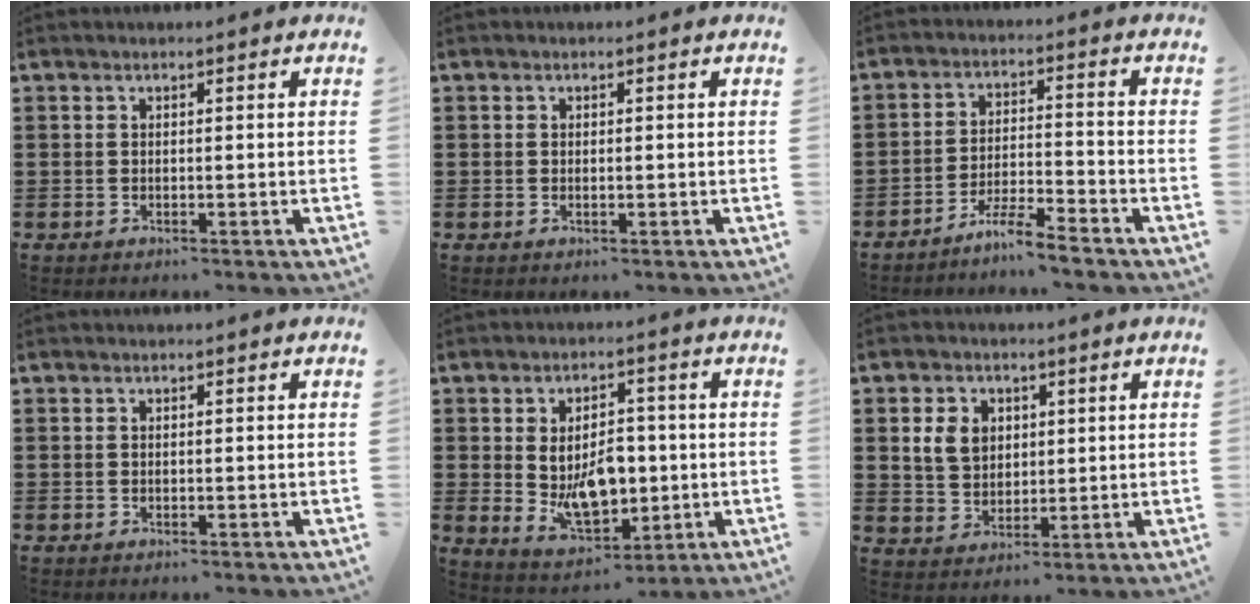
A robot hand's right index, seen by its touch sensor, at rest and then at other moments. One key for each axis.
{"total": 0.5, "fx": 0.0, "fy": 0.3, "fz": 0.5, "tx": -0.010, "ty": 0.002, "tz": 0.000}
{"total": 5.0, "fx": -4.6, "fy": -0.4, "fz": 1.7, "tx": -0.038, "ty": -0.003, "tz": -0.092}
{"total": 0.0}
{"total": 8.6, "fx": -0.4, "fy": 5.4, "fz": 6.7, "tx": -0.105, "ty": 0.001, "tz": -0.010}
{"total": 5.5, "fx": 1.6, "fy": 4.5, "fz": 2.8, "tx": -0.079, "ty": 0.014, "tz": 0.026}